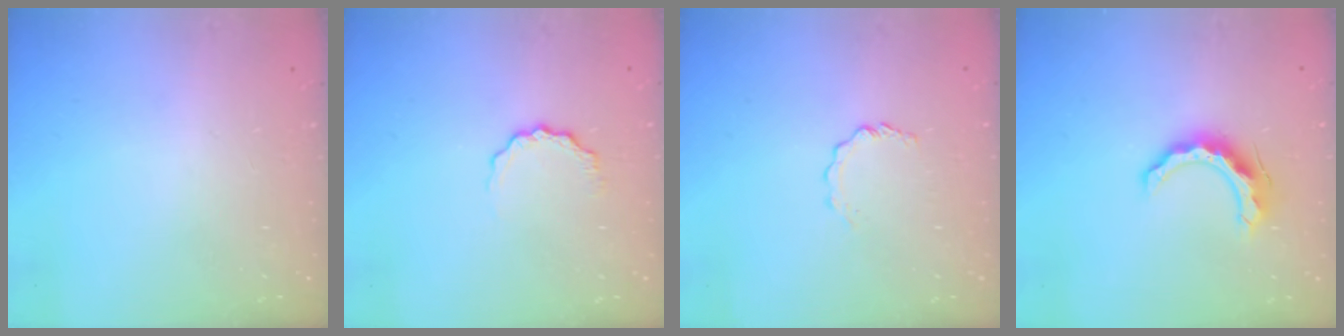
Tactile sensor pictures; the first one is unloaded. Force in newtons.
{"total": 5.6, "press": 5.5, "slide": 0.7}
{"total": 2.9, "press": 2.9, "slide": 0.3}
{"total": 10.8, "press": 10.8, "slide": 0.4}